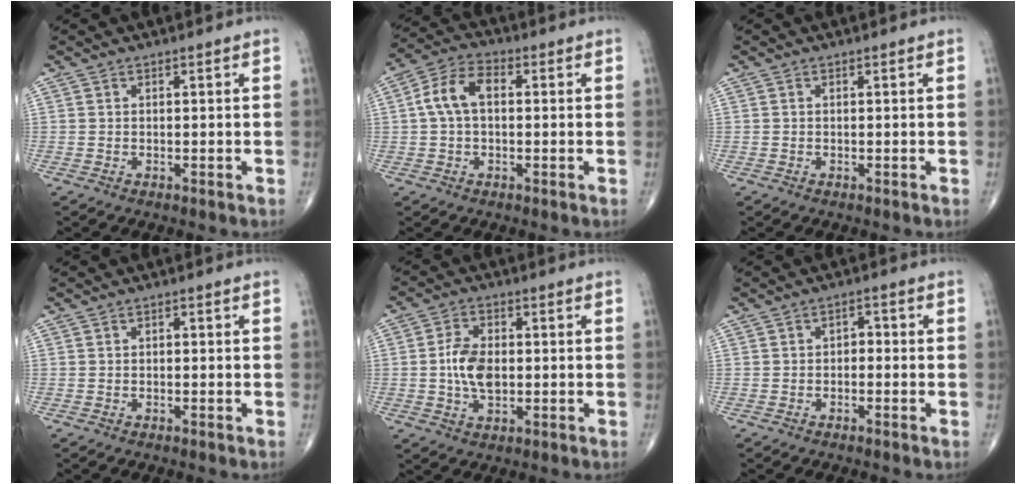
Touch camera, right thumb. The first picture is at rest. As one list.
[{"total": 7.7, "force": [0.7, 4.6, 6.1], "torque": [-0.119, 0.027, 0.006]}, {"total": 0.0}, {"total": 0.5, "force": [-0.1, 0.3, 0.4], "torque": [-0.001, 0.002, -0.005]}, {"total": 7.2, "force": [-0.3, 4.3, 5.8], "torque": [-0.105, 0.003, -0.006]}, {"total": 1.2, "force": [-0.2, 0.9, 0.8], "torque": [-0.002, 0.005, -0.010]}]